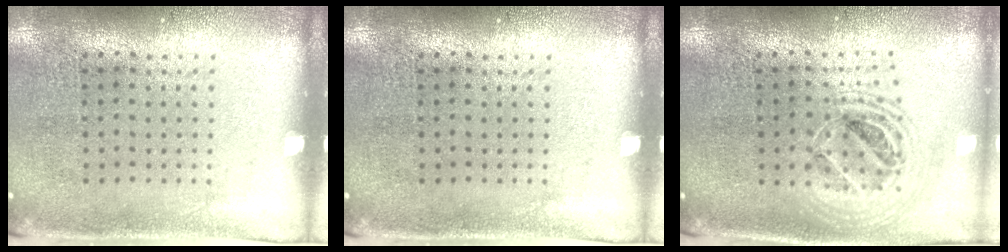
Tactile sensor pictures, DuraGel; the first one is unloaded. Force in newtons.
{"total": 0.0}
{"total": 2.0, "press": 1.7, "slide": 1.2}